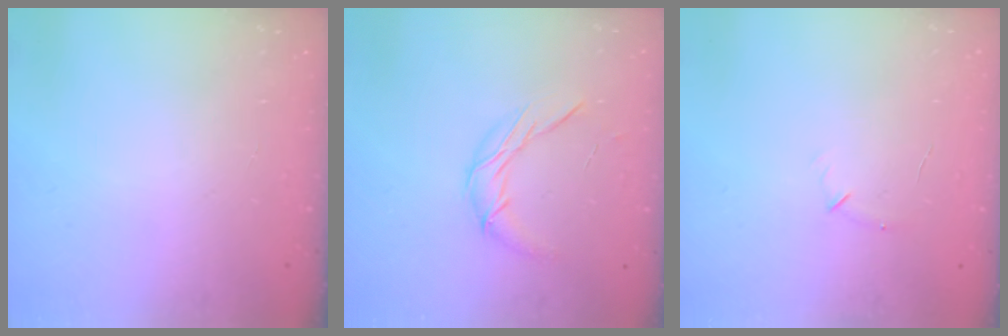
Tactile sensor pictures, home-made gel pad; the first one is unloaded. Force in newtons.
{"total": 7.9, "press": 7.9, "slide": 0.2}
{"total": 4.3, "press": 4.1, "slide": 1.1}